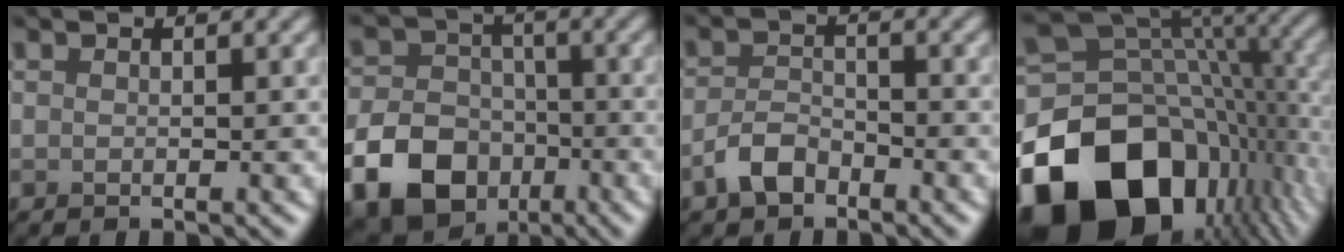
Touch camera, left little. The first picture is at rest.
{"total": 12.7, "force": [-6.1, 9.8, 5.3], "torque": [-0.094, -0.052, -0.131]}
{"total": 2.9, "force": [-2.0, 1.5, 1.5], "torque": [-0.031, 0.007, -0.045]}
{"total": 19.3, "force": [-7.1, 13.4, 12.0], "torque": [-0.248, -0.015, -0.134]}